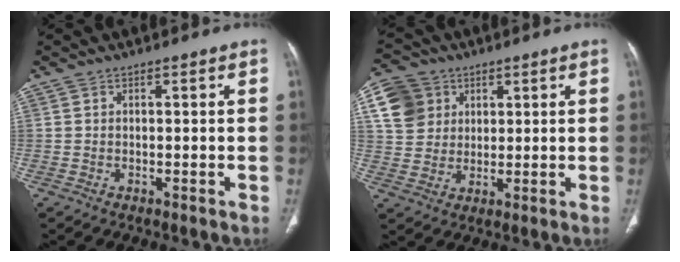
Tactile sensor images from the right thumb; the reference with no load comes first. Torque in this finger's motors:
{"motor_torque": [1.15, 1.12, 0.23, -0.14, 0.08]}